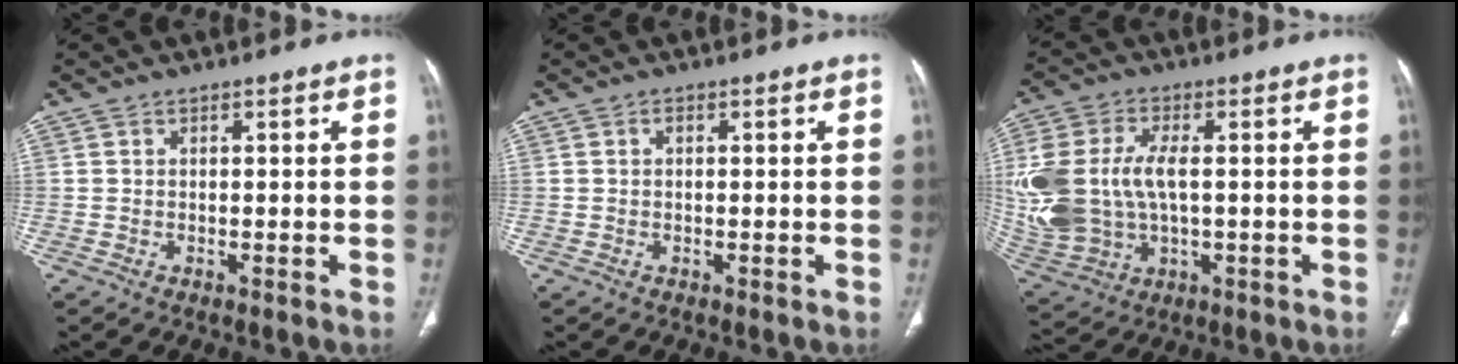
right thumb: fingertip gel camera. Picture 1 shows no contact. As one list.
[{"total": 0.7, "force": [0.2, 0.4, 0.5], "torque": [-0.006, -0.001, 0.001]}, {"total": 17.7, "force": [1.2, 11.4, 13.5], "torque": [-0.337, -0.004, 0.041]}]